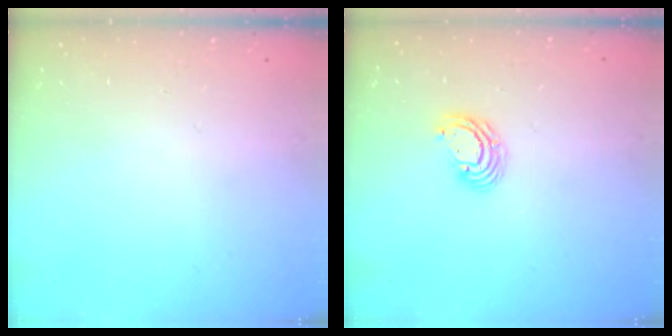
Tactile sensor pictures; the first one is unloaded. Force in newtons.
{"total": 4.9, "press": 4.8, "slide": 0.2}